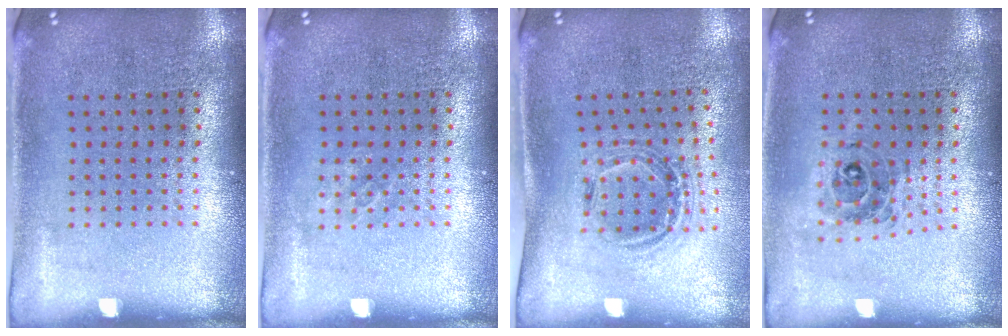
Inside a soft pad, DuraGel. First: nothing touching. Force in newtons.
{"total": 0.8, "press": 0.8, "slide": 0.1}
{"total": 1.0, "press": 1.0, "slide": 0.1}
{"total": 0.7, "press": 0.7, "slide": 0.1}